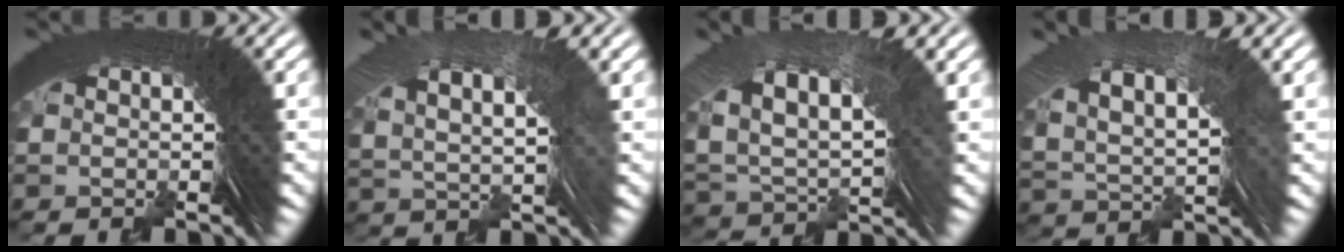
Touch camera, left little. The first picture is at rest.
{"total": 5.0, "force": [2.2, 2.0, 4.1], "torque": [-0.059, 0.020, 0.033]}
{"total": 7.3, "force": [1.8, 4.2, 5.6], "torque": [-0.103, 0.001, 0.035]}
{"total": 5.9, "force": [2.2, 3.0, 4.5], "torque": [-0.078, 0.012, 0.034]}